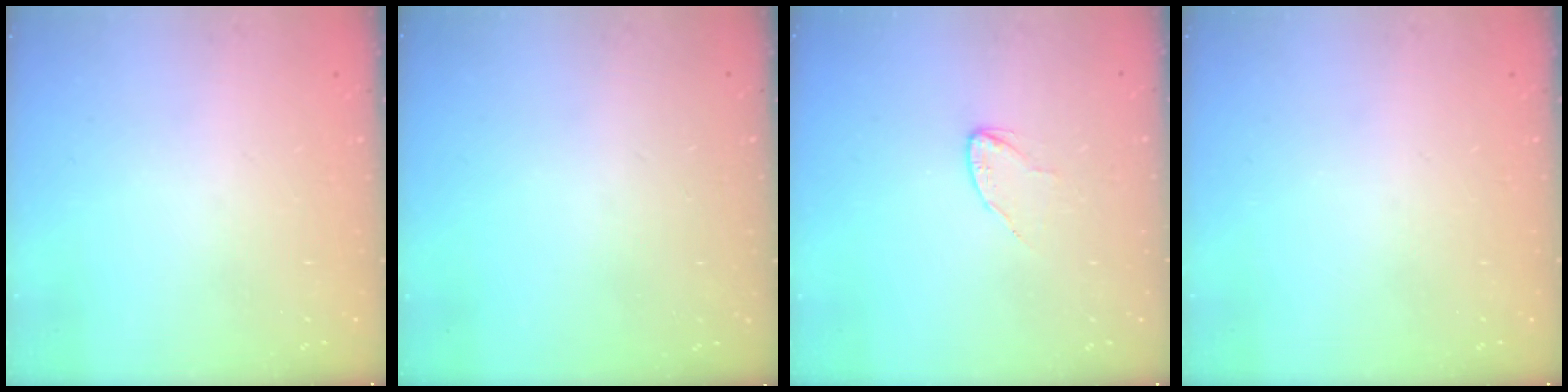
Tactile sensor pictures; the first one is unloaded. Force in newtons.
{"total": 0.0}
{"total": 3.5, "press": 3.5, "slide": 0.3}
{"total": 0.0}